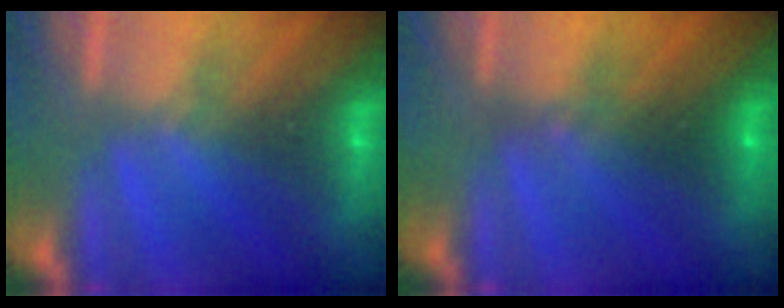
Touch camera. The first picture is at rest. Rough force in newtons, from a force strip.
{"total": 2.3}